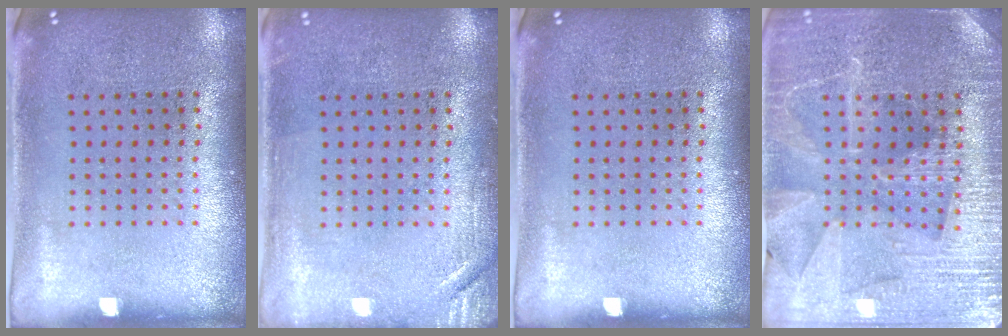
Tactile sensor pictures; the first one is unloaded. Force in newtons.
{"total": 1.7, "press": 1.7, "slide": 0.2}
{"total": 0.0}
{"total": 3.8, "press": 3.7, "slide": 1.2}